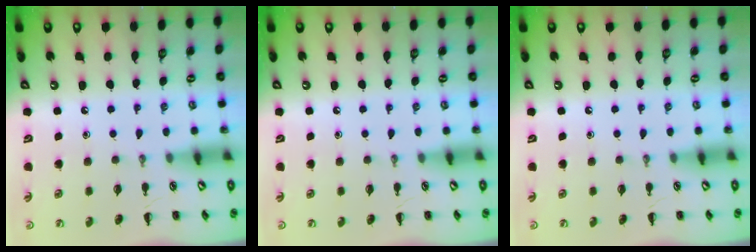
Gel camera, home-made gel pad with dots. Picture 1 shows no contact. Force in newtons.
{"total": 0.0}
{"total": 0.0}